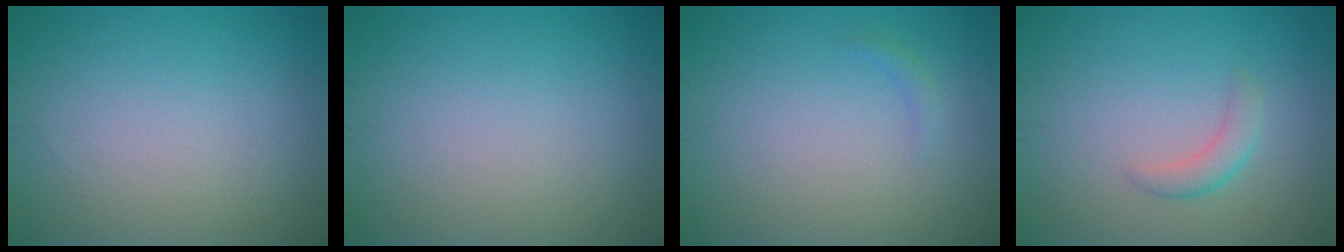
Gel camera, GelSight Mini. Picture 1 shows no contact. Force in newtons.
{"total": 0.0}
{"total": 0.7, "press": 0.7, "slide": 0.1}
{"total": 1.8, "press": 1.8, "slide": 0.0}